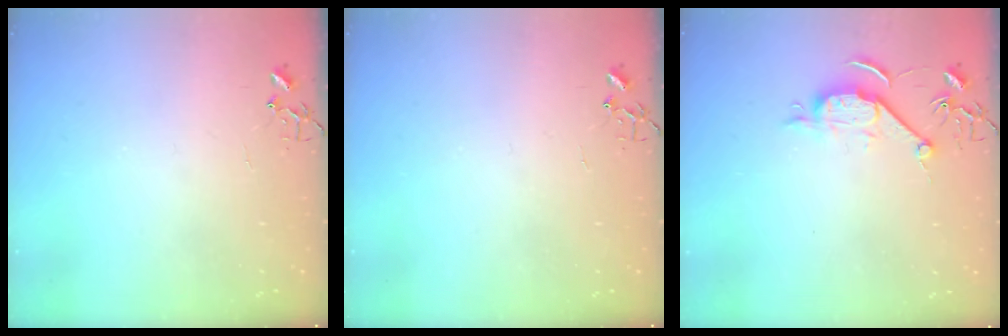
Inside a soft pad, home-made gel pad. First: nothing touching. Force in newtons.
{"total": 0.0}
{"total": 7.9, "press": 7.9, "slide": 0.9}